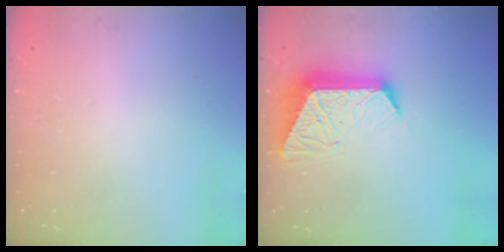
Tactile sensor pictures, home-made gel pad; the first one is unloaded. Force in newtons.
{"total": 12.4, "press": 12.4, "slide": 1.5}